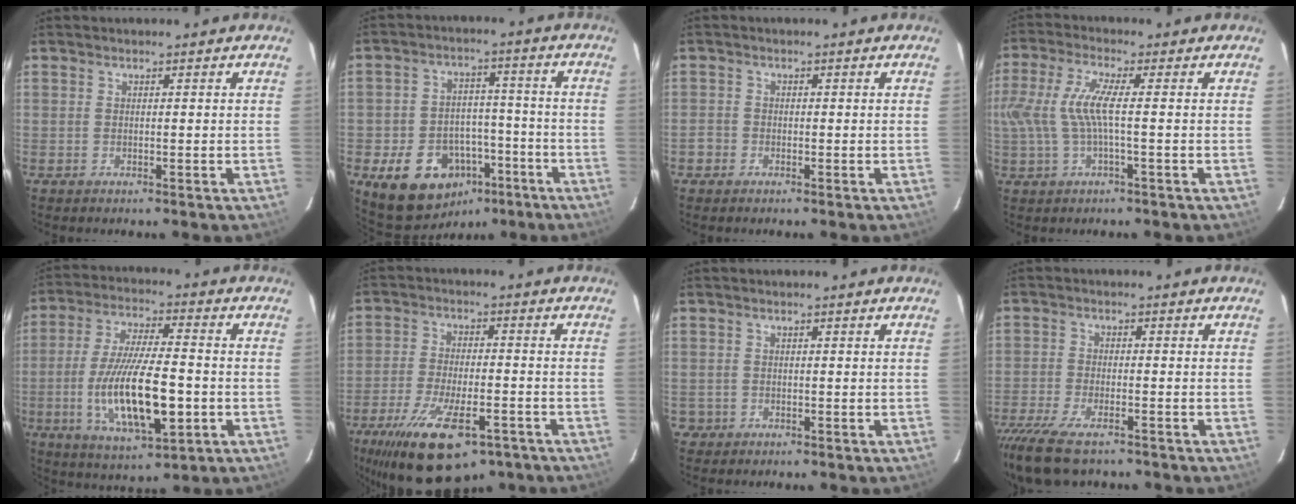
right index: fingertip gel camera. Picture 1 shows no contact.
{"total": 14.4, "force": [-7.2, 10.6, 6.5], "torque": [-0.146, 0.037, -0.082]}
{"total": 2.0, "force": [-1.1, 1.6, 0.2], "torque": [-0.009, 0.005, -0.021]}
{"total": 8.1, "force": [-0.4, 1.0, 8.0], "torque": [-0.171, 0.002, 0.000]}
{"total": 17.3, "force": [-4.0, 5.1, 16.0], "torque": [-0.315, -0.020, -0.062]}
{"total": 18.9, "force": [-11.6, 7.2, 13.0], "torque": [-0.260, -0.041, -0.184]}
{"total": 2.0, "force": [-0.5, 2.0, 0.1], "torque": [-0.003, 0.006, -0.003]}
{"total": 12.0, "force": [-9.3, 3.9, 6.5], "torque": [-0.161, -0.040, -0.171]}